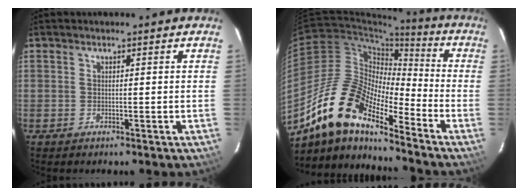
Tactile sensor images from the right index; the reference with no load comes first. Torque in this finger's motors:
{"motor_torque": [0.65, -0.82, 0.84, 0.21]}